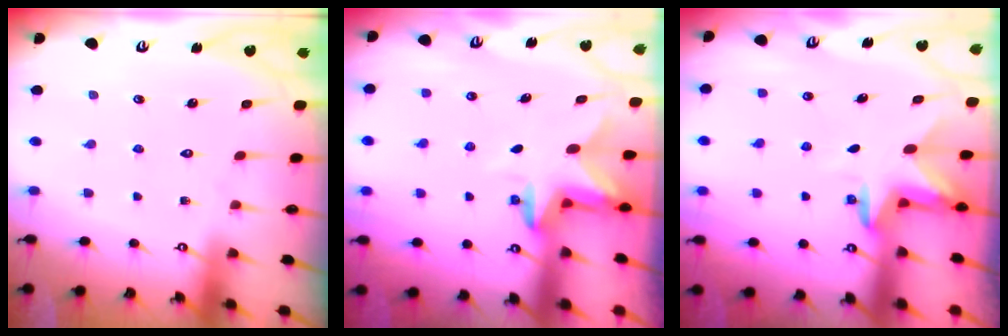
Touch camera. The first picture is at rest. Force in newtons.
{"total": 2.8, "press": 2.8, "slide": 0.6}
{"total": 2.9, "press": 2.8, "slide": 0.7}